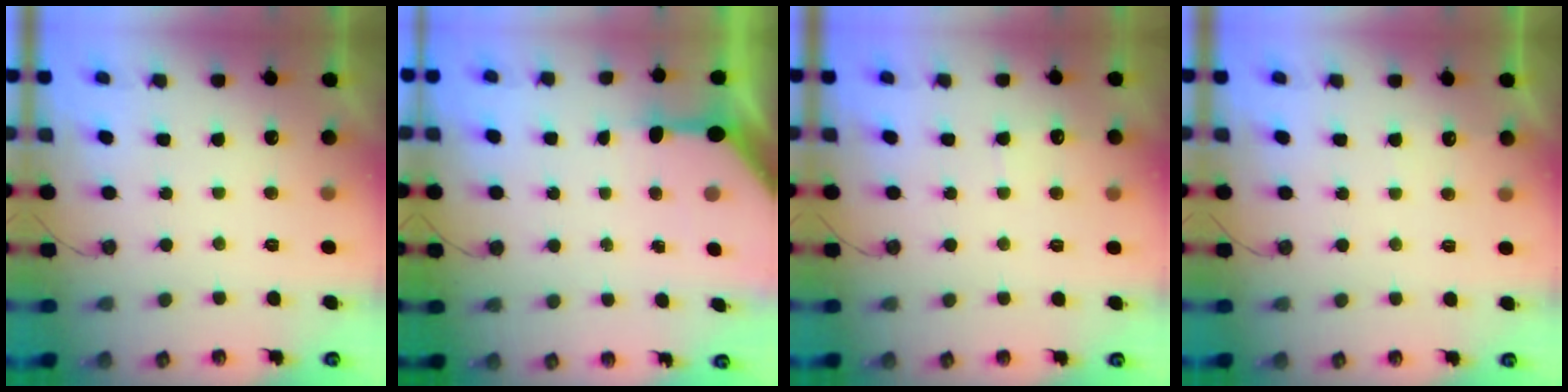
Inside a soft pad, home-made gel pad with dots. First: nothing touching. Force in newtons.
{"total": 6.6, "press": 6.6, "slide": 0.9}
{"total": 4.5, "press": 4.5, "slide": 0.5}
{"total": 3.6, "press": 3.6, "slide": 0.5}